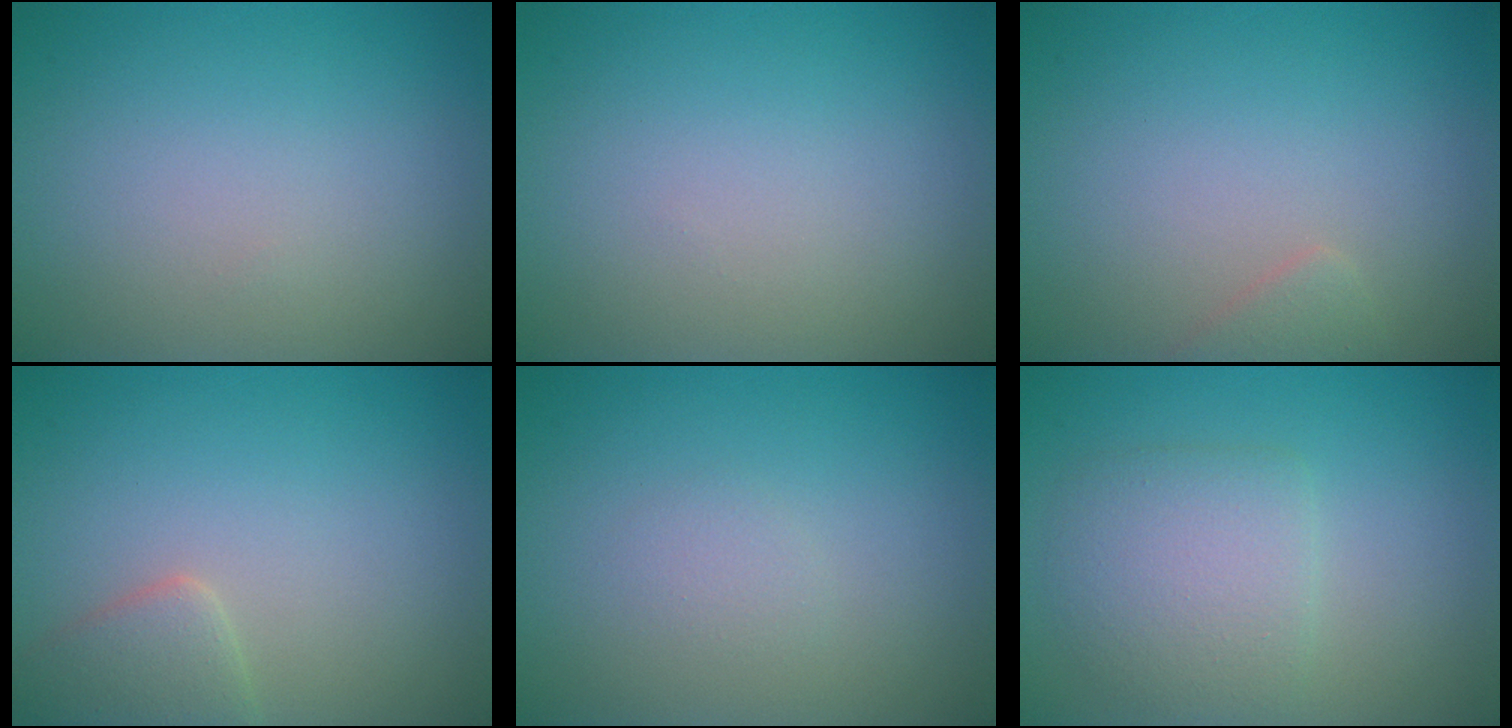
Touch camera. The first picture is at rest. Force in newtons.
{"total": 0.0}
{"total": 1.1, "press": 1.1, "slide": 0.1}
{"total": 2.4, "press": 2.4, "slide": 0.1}
{"total": 0.8, "press": 0.8, "slide": 0.1}
{"total": 3.7, "press": 3.7, "slide": 0.1}